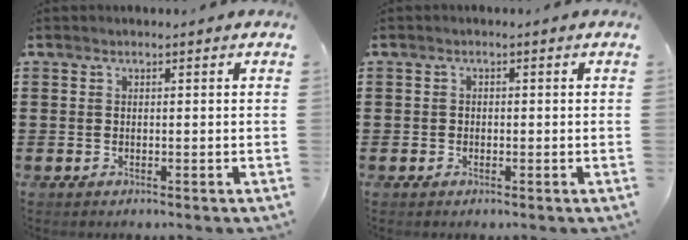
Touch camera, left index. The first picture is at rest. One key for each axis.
{"total": 0.7, "fx": -0.3, "fy": 0.6, "fz": 0.2, "tx": -0.006, "ty": 0.002, "tz": -0.006}